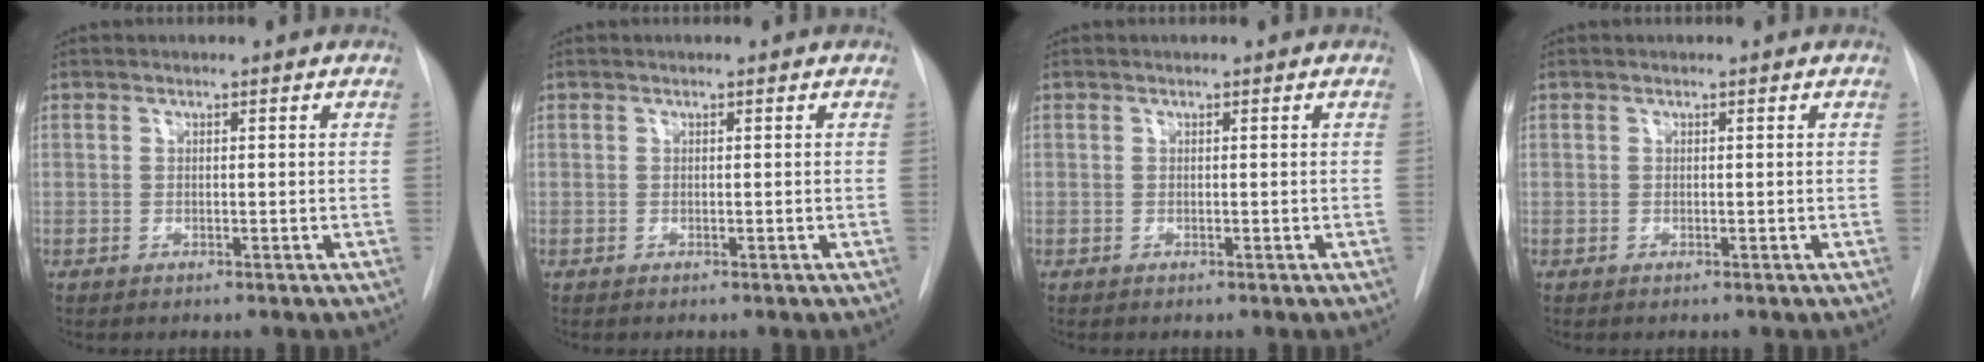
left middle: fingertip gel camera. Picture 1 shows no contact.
{"total": 0.0}
{"total": 0.0}
{"total": 0.0}